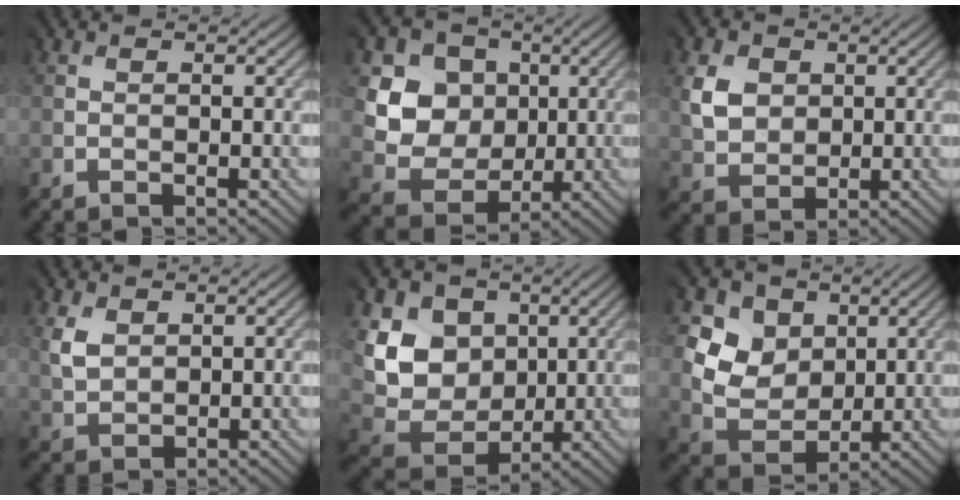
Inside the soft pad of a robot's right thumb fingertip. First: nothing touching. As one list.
[{"total": 7.4, "force": [1.9, 6.8, 2.1], "torque": [-0.059, -0.012, 0.023]}, {"total": 3.8, "force": [1.4, 3.4, 0.9], "torque": [-0.045, -0.001, 0.024]}, {"total": 2.3, "force": [1.5, 1.8, 0.5], "torque": [-0.030, 0.000, 0.030]}, {"total": 9.5, "force": [2.9, 7.9, 4.3], "torque": [-0.133, -0.006, 0.049]}, {"total": 6.4, "force": [3.0, 5.4, 1.8], "torque": [-0.068, -0.008, 0.044]}]